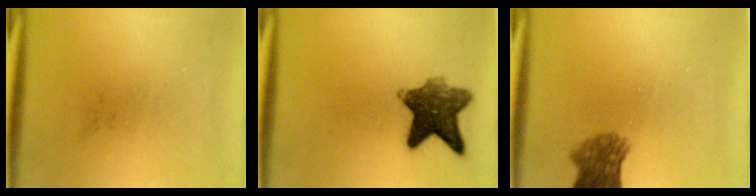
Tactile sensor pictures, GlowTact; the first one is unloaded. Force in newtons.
{"total": 9.1}
{"total": 5.2}